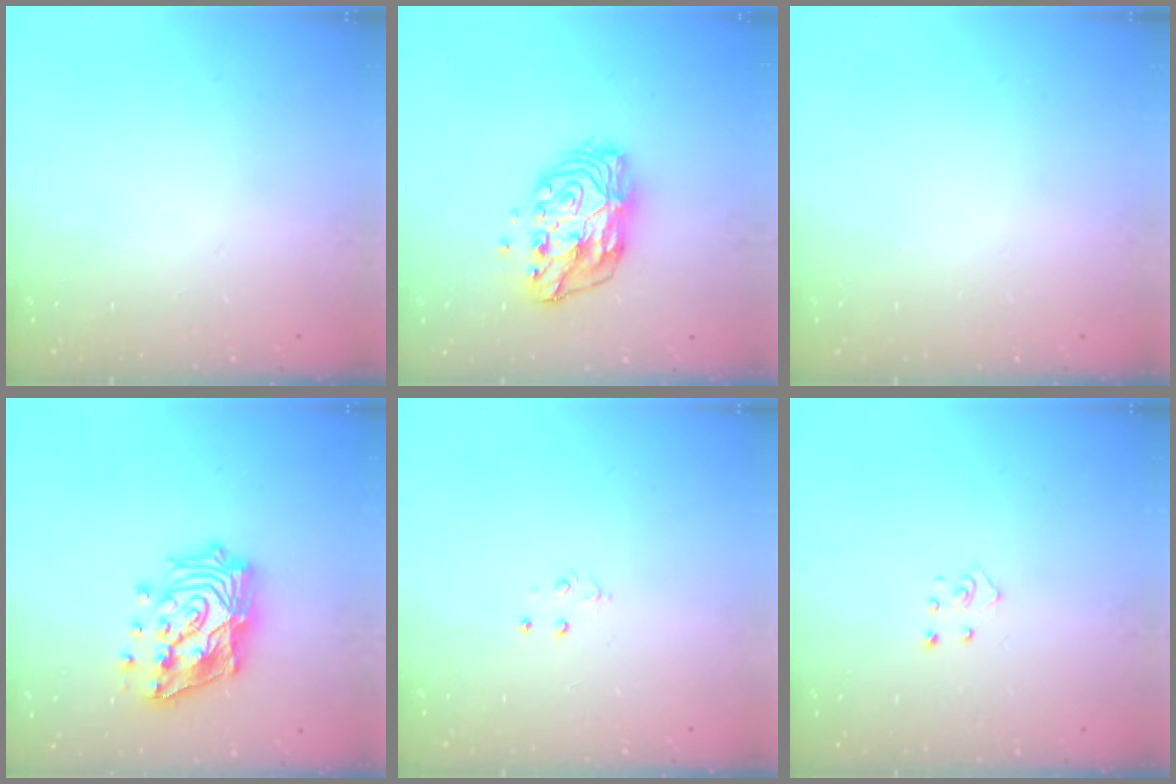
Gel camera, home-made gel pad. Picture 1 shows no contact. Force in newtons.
{"total": 13.2, "press": 13.2, "slide": 0.9}
{"total": 0.0}
{"total": 20.1, "press": 19.9, "slide": 3.0}
{"total": 2.8, "press": 2.8, "slide": 0.3}
{"total": 2.8, "press": 2.8, "slide": 0.3}